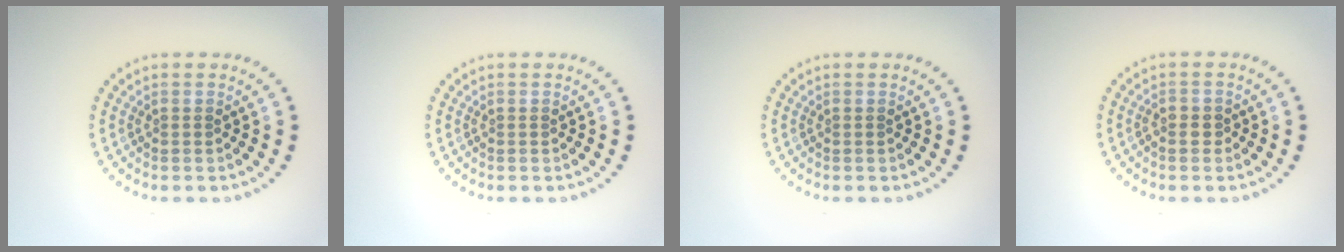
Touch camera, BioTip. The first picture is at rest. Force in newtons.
{"total": 0.0}
{"total": 0.0}
{"total": 1.0, "press": 0.9, "slide": 0.4}